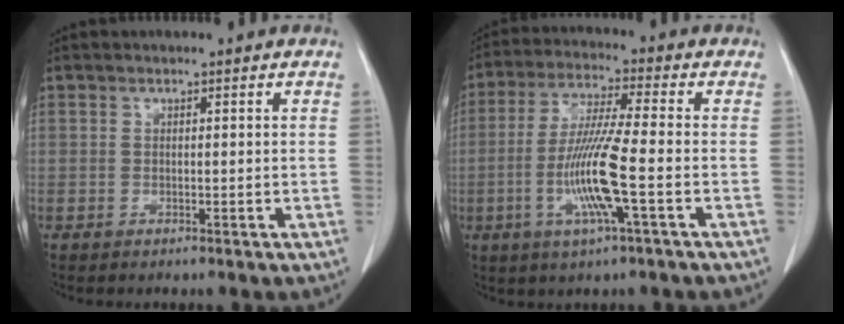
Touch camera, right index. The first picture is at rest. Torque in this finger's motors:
{"motor_torque": [1.71, -0.43, 0.74, 0.15]}